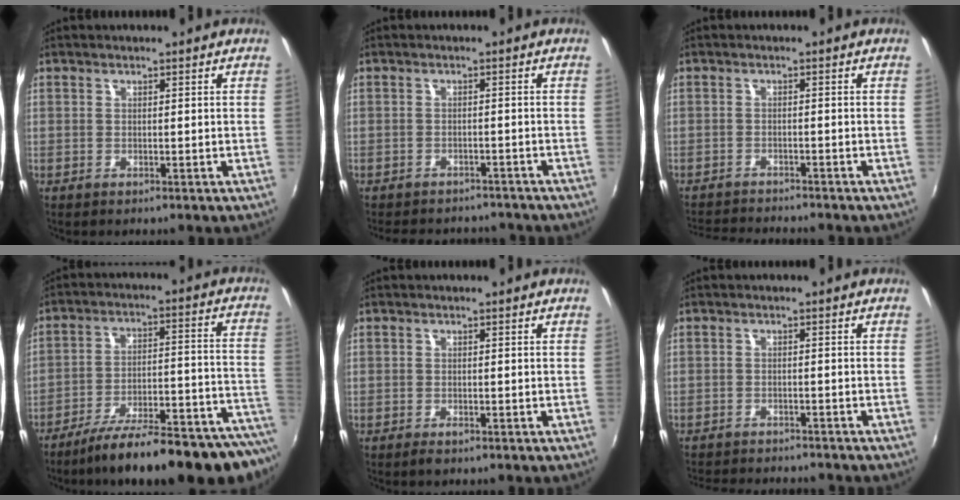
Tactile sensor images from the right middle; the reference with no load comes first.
{"total": 10.3, "force": [-9.1, 3.6, 3.2], "torque": [-0.076, -0.007, -0.122]}
{"total": 6.7, "force": [-6.5, 0.6, 1.6], "torque": [-0.052, -0.009, -0.107]}
{"total": 26.6, "force": [-22.8, 3.3, 13.3], "torque": [-0.167, -0.044, -0.320]}
{"total": 1.2, "force": [-0.9, 0.5, 0.7], "torque": [-0.012, -0.005, -0.017]}
{"total": 8.6, "force": [-8.0, 1.7, 2.7], "torque": [-0.069, -0.012, -0.119]}